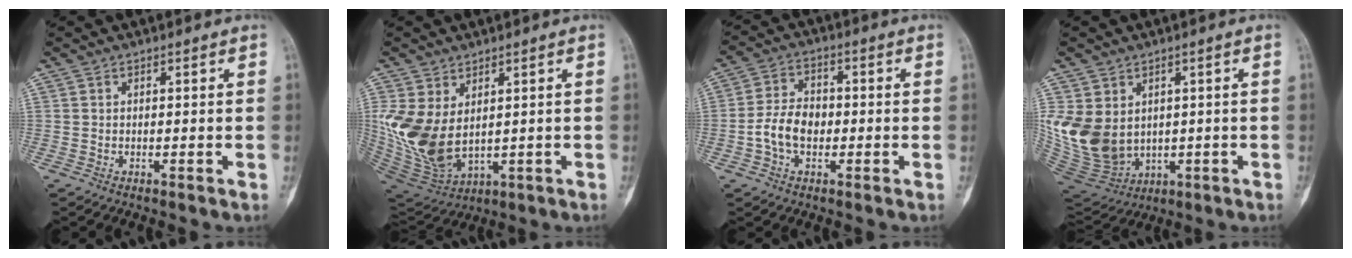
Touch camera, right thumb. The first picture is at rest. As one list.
[{"total": 14.5, "force": [1.6, 9.2, 11.1], "torque": [-0.233, -0.019, 0.059]}, {"total": 7.5, "force": [-1.5, 5.2, 5.3], "torque": [-0.089, 0.025, -0.035]}, {"total": 13.6, "force": [1.1, 10.8, 8.2], "torque": [-0.158, -0.006, 0.057]}]